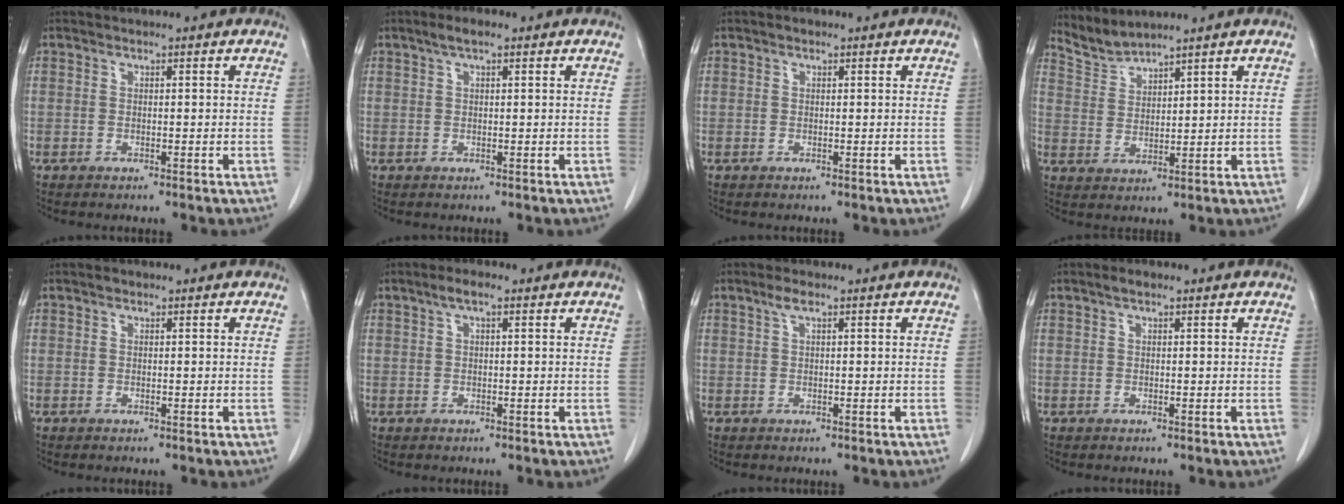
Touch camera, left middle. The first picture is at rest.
{"total": 2.4, "force": [1.5, 0.6, 1.8], "torque": [-0.037, 0.011, 0.027]}
{"total": 0.5, "force": [0.4, 0.3, 0.2], "torque": [-0.005, 0.002, 0.005]}
{"total": 4.0, "force": [3.9, -0.4, -0.4], "torque": [0.000, -0.001, 0.088]}
{"total": 0.5, "force": [0.4, 0.3, 0.2], "torque": [-0.005, 0.003, 0.006]}
{"total": 2.3, "force": [1.2, 0.7, 1.8], "torque": [-0.036, 0.010, 0.022]}
{"total": 1.6, "force": [1.0, 0.4, 1.2], "torque": [-0.026, 0.007, 0.020]}
{"total": 1.3, "force": [0.9, 0.4, 0.9], "torque": [-0.019, 0.008, 0.016]}